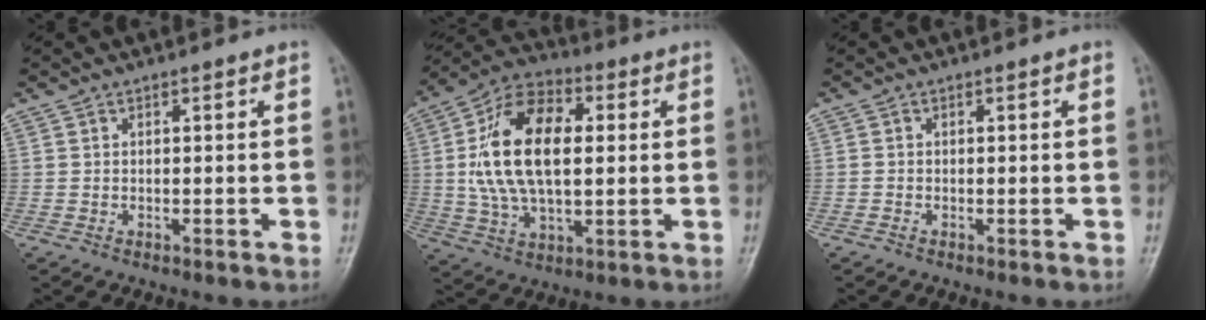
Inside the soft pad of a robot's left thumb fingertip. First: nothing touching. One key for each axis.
{"total": 18.2, "fx": 2.3, "fy": 10.1, "fz": 14.9, "tx": -0.268, "ty": 0.012, "tz": 0.039}
{"total": 0.6, "fx": -0.2, "fy": 0.3, "fz": 0.5, "tx": -0.006, "ty": 0.005, "tz": -0.004}